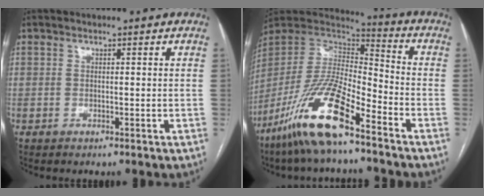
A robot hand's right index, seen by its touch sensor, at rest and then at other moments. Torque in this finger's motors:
{"motor_torque": [-0.10, -0.16, 0.15, -0.04]}